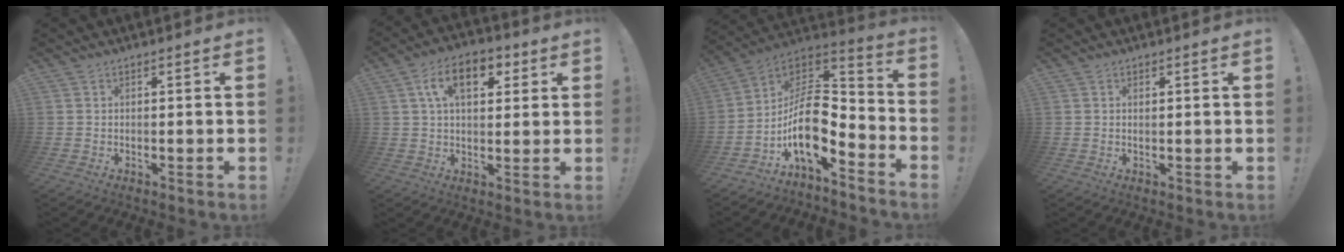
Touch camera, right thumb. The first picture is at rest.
{"total": 12.0, "force": [4.5, 6.7, 8.9], "torque": [-0.135, 0.008, 0.079]}
{"total": 16.4, "force": [-3.7, 8.6, 13.5], "torque": [-0.229, 0.006, -0.057]}
{"total": 0.8, "force": [0.6, 0.1, 0.5], "torque": [-0.002, -0.003, 0.009]}